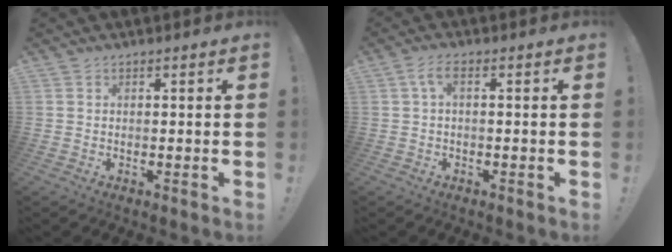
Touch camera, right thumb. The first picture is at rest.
{"total": 3.5, "force": [0.4, 0.9, 3.4], "torque": [-0.070, 0.000, 0.004]}